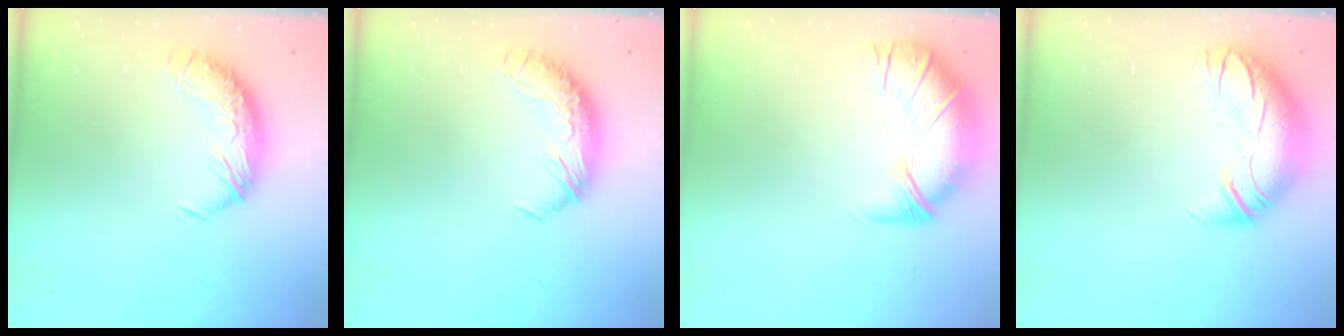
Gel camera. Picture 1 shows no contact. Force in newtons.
{"total": 0.0}
{"total": 2.6, "press": 1.0, "slide": 2.4}
{"total": 3.0, "press": 0.6, "slide": 2.9}